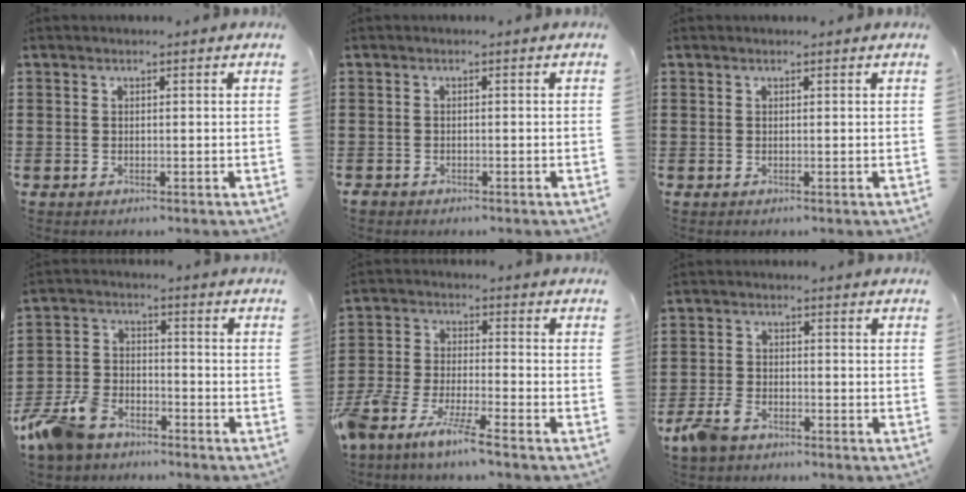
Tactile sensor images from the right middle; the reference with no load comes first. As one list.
[{"total": 0.7, "force": [-0.6, 0.3, 0.1], "torque": [-0.004, -0.001, -0.014]}, {"total": 0.0}, {"total": 8.5, "force": [-7.1, 3.6, 3.0], "torque": [-0.095, 0.011, -0.146]}, {"total": 7.1, "force": [-6.7, -0.2, 2.5], "torque": [-0.074, -0.014, -0.136]}, {"total": 4.2, "force": [-3.2, 1.9, 2.0], "torque": [-0.067, -0.003, -0.071]}]